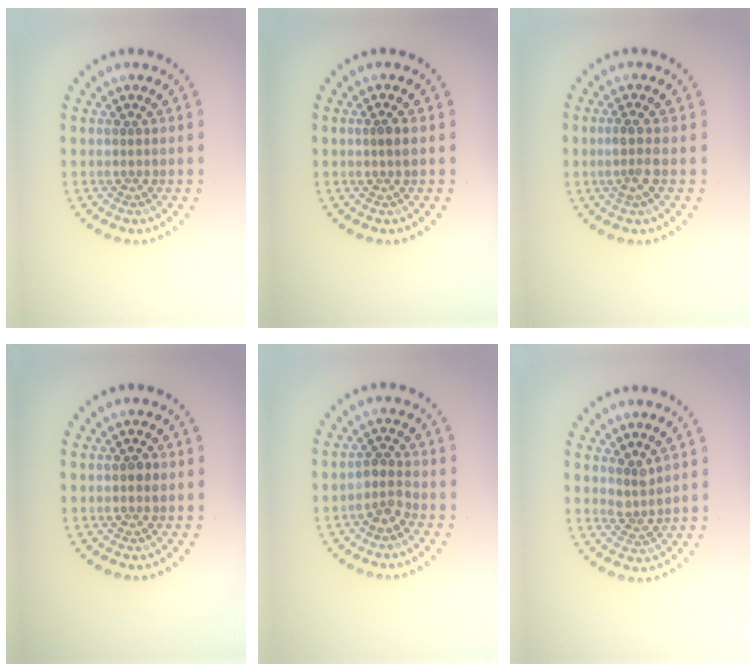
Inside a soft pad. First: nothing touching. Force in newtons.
{"total": 1.3, "press": 1.1, "slide": 0.6}
{"total": 1.6, "press": 1.3, "slide": 1.0}
{"total": 1.3, "press": 1.2, "slide": 0.4}
{"total": 1.9, "press": 1.4, "slide": 1.3}
{"total": 1.8, "press": 1.3, "slide": 1.3}